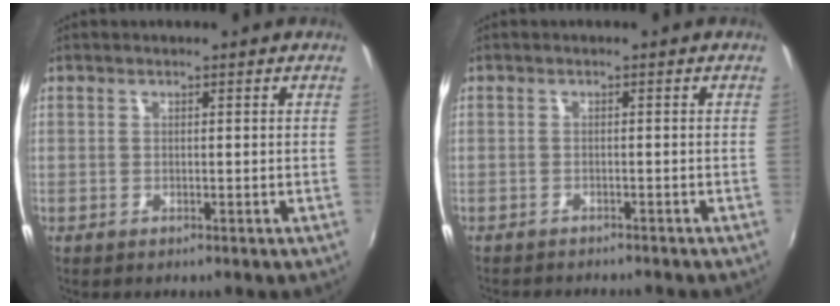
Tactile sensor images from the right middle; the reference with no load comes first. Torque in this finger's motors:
{"motor_torque": [0.78, -1.05, 0.06, 0.05]}